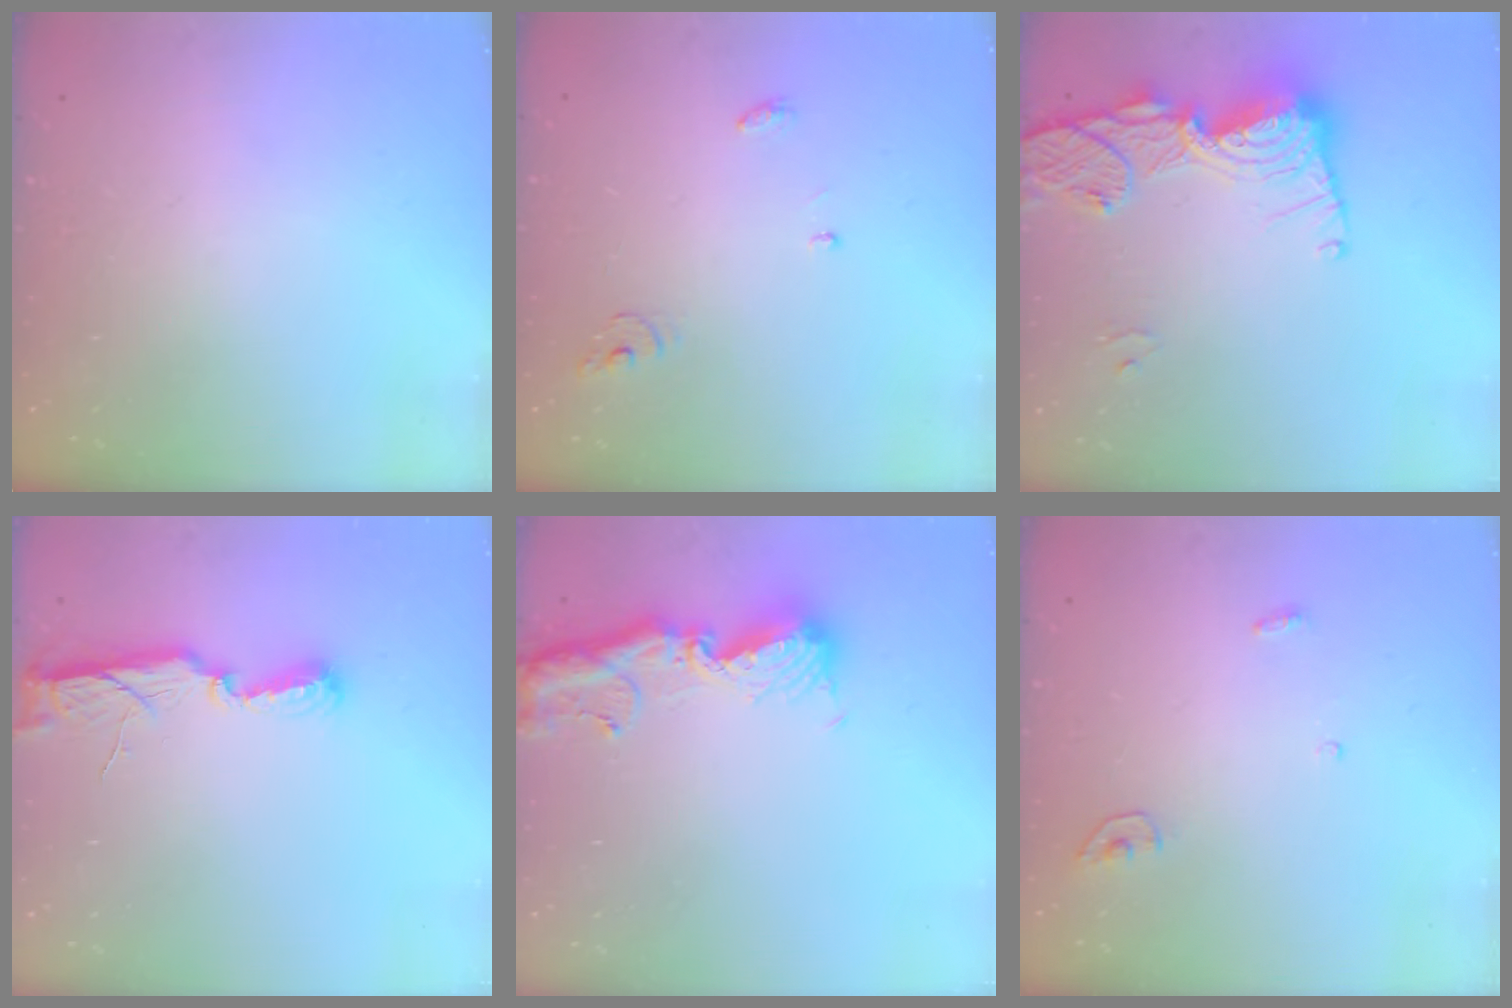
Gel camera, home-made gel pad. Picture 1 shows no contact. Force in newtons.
{"total": 3.9, "press": 3.9, "slide": 0.2}
{"total": 17.4, "press": 17.3, "slide": 1.4}
{"total": 7.5, "press": 7.5, "slide": 0.4}
{"total": 14.1, "press": 14.0, "slide": 1.5}
{"total": 3.4, "press": 3.3, "slide": 0.3}